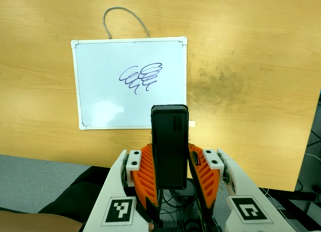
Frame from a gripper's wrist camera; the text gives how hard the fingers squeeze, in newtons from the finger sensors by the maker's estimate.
{"total": 4.4, "left": 3.1, "right": 5.7}